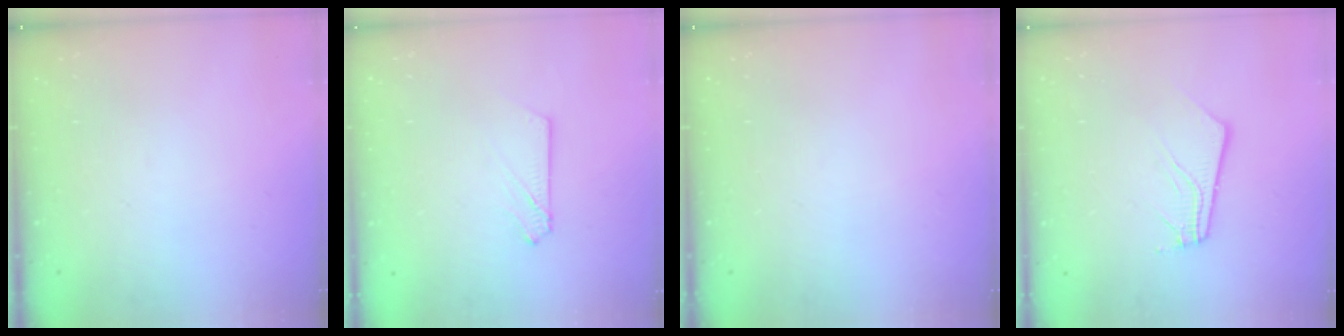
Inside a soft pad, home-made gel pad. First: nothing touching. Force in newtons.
{"total": 3.0, "press": 3.0, "slide": 0.4}
{"total": 0.0}
{"total": 3.8, "press": 3.8, "slide": 0.3}